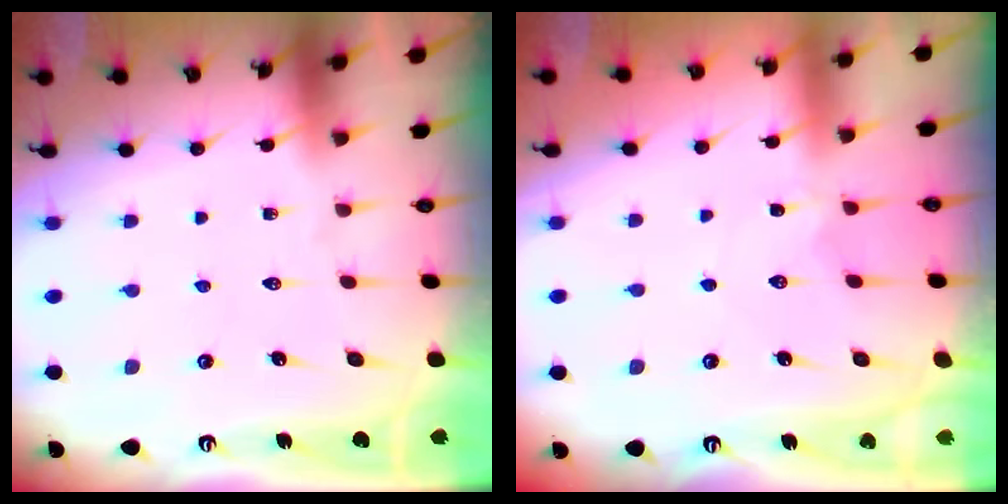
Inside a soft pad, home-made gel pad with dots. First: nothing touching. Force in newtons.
{"total": 1.9, "press": 1.9, "slide": 0.2}